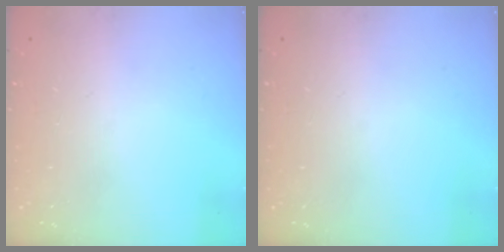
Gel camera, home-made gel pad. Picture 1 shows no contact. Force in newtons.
{"total": 0.0}